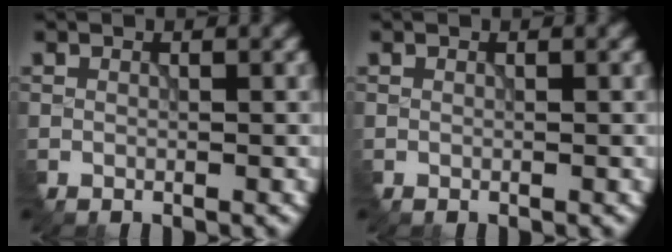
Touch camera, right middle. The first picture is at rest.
{"total": 0.0}